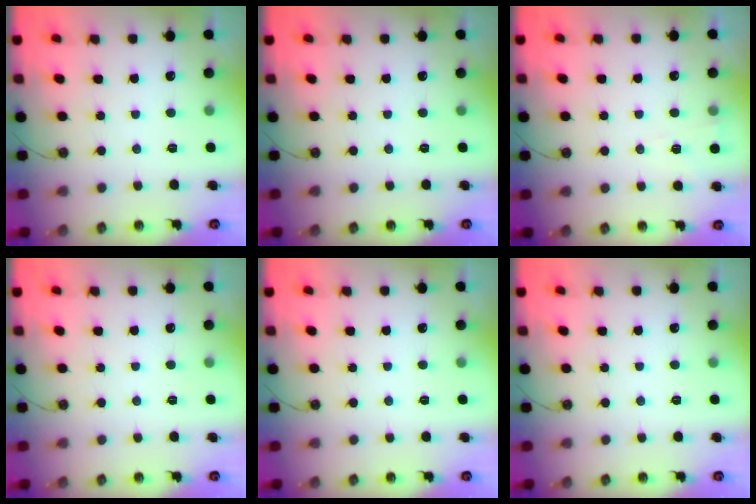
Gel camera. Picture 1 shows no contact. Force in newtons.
{"total": 0.0}
{"total": 4.6, "press": 4.5, "slide": 0.5}
{"total": 0.0}
{"total": 0.0}
{"total": 0.0}